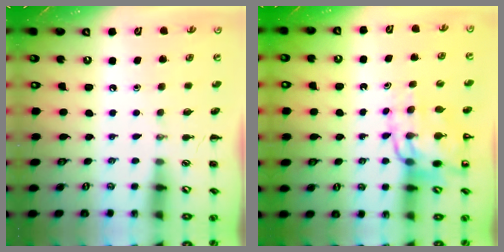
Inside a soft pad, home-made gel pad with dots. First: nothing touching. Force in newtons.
{"total": 12.6, "press": 12.1, "slide": 3.5}